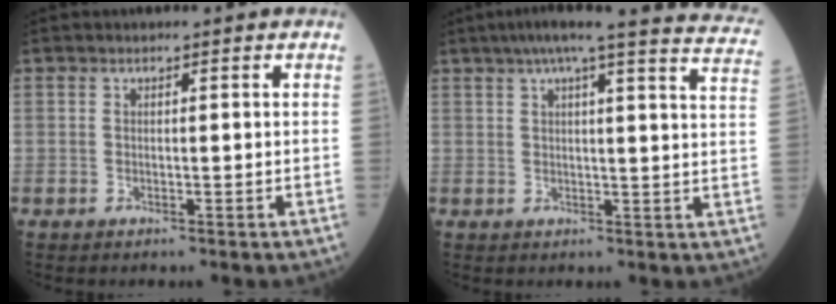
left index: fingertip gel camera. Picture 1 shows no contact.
{"total": 21.1, "force": [18.6, 0.7, 10.1], "torque": [-0.140, -0.026, 0.210]}